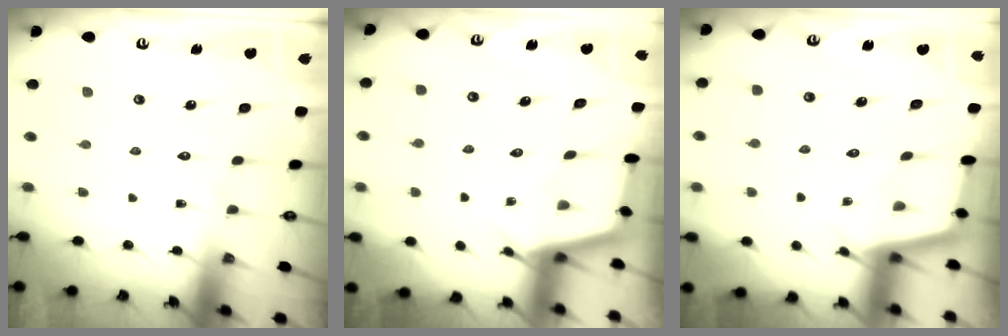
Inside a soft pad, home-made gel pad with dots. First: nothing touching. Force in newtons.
{"total": 3.3, "press": 3.2, "slide": 0.3}
{"total": 2.8, "press": 2.8, "slide": 0.3}